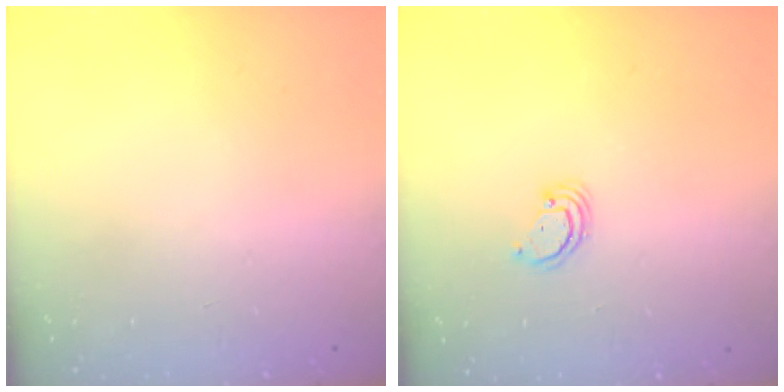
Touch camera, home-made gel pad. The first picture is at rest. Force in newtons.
{"total": 2.4, "press": 2.4, "slide": 0.2}